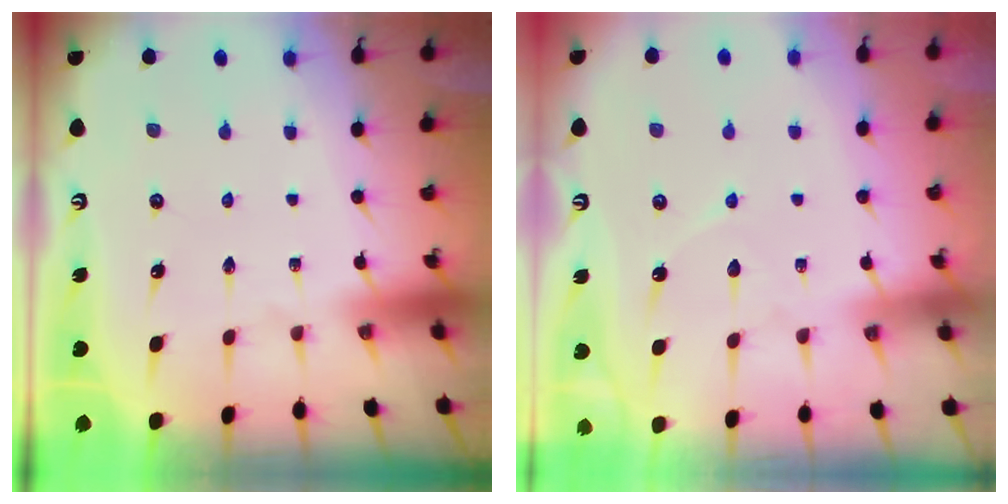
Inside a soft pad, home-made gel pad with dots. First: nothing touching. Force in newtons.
{"total": 5.6, "press": 5.5, "slide": 0.6}